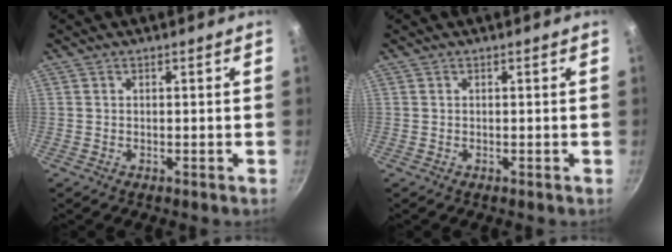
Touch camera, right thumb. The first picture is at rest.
{"total": 0.0}